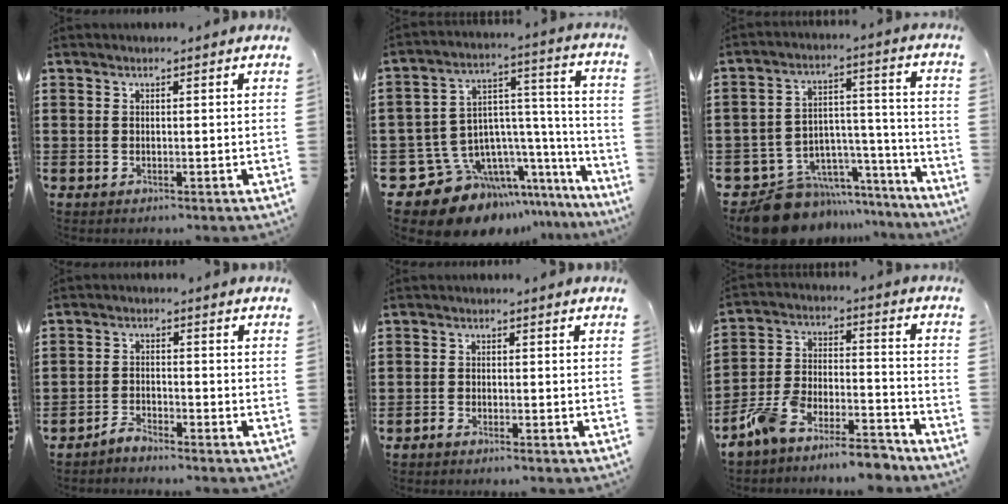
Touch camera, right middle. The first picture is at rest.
{"total": 10.5, "force": [-7.5, 6.6, 3.3], "torque": [-0.096, -0.011, -0.134]}
{"total": 11.5, "force": [-10.0, 5.2, 2.4], "torque": [-0.048, 0.038, -0.182]}
{"total": 2.6, "force": [-2.6, 0.1, 0.0], "torque": [-0.007, 0.003, -0.054]}
{"total": 1.1, "force": [-1.1, -0.1, 0.3], "torque": [-0.008, -0.003, -0.020]}
{"total": 9.6, "force": [-9.1, 1.4, 2.8], "torque": [-0.045, 0.026, -0.178]}